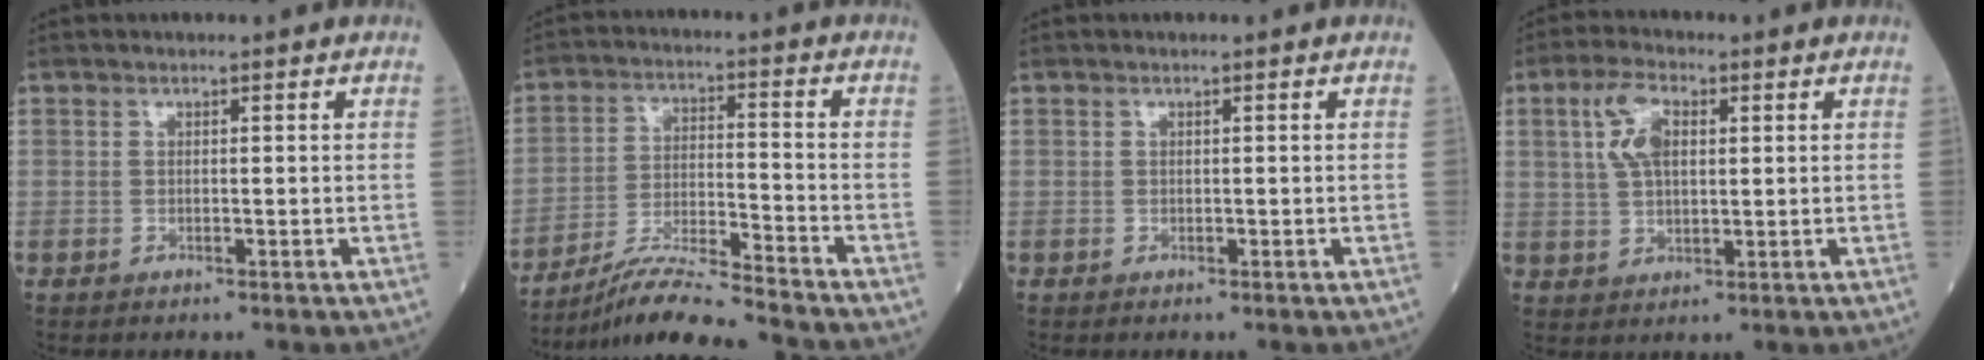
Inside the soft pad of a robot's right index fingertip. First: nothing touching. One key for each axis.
{"total": 12.2, "fx": -11.0, "fy": -0.8, "fz": 5.0, "tx": -0.085, "ty": -0.010, "tz": -0.195}
{"total": 0.0}
{"total": 6.5, "fx": 2.2, "fy": 2.9, "fz": 5.4, "tx": -0.122, "ty": 0.013, "tz": 0.048}